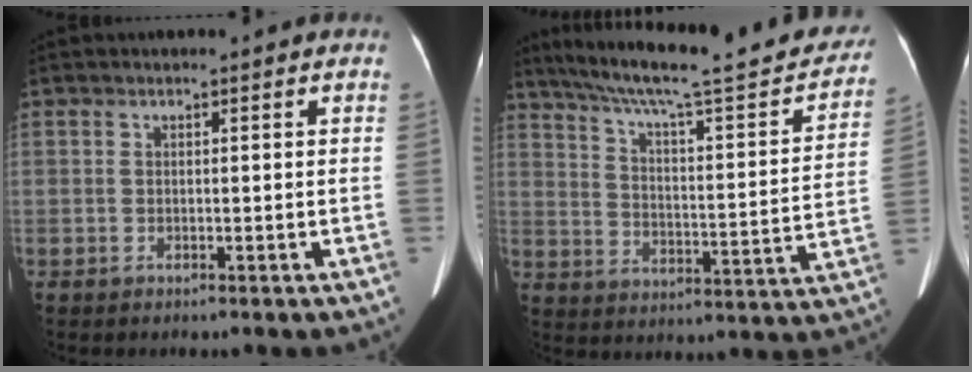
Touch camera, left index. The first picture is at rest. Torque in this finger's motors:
{"motor_torque": [-0.16, -0.86, 0.00, 0.04]}